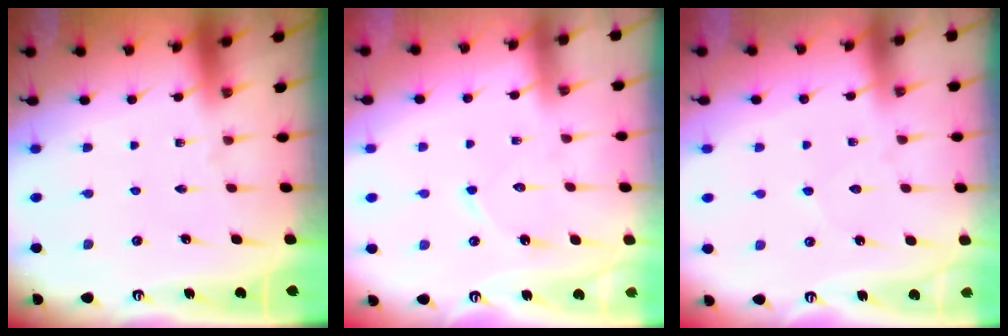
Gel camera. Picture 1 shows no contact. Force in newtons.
{"total": 6.0, "press": 6.0, "slide": 0.5}
{"total": 2.3, "press": 2.3, "slide": 0.3}